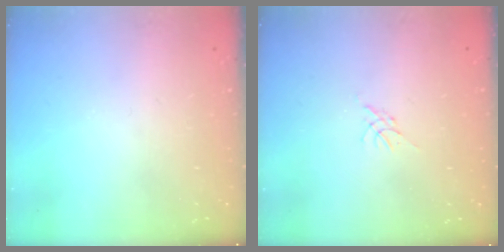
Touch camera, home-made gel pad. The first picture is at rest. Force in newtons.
{"total": 0.0}